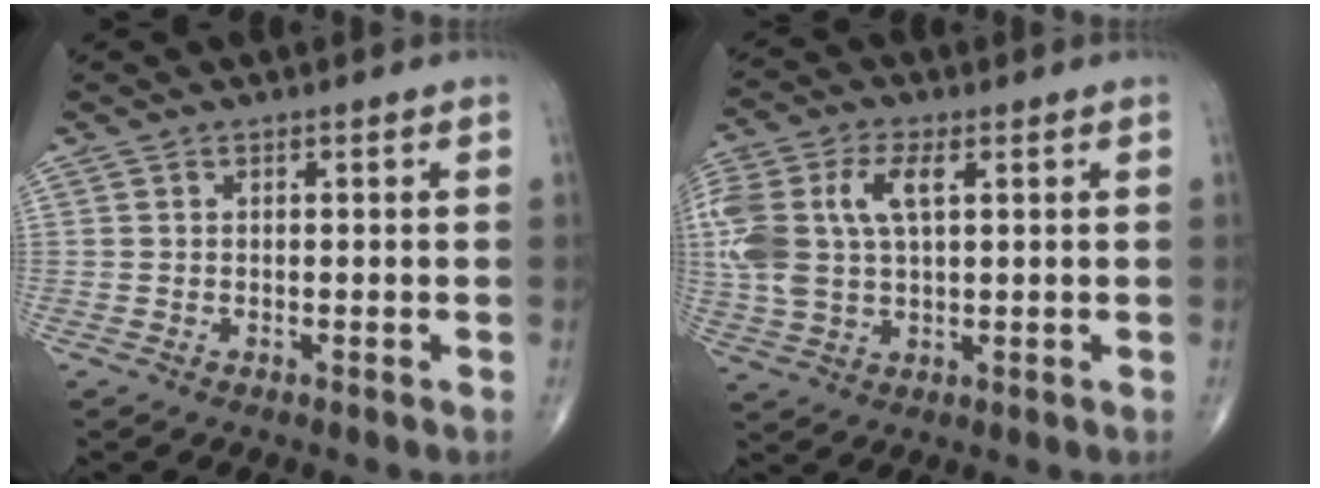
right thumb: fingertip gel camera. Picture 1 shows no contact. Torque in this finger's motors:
{"motor_torque": [0.78, 0.81, 1.49, 0.38, 0.53]}